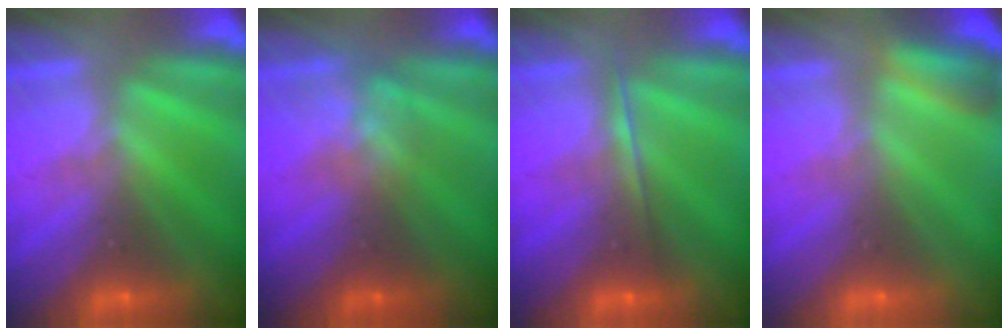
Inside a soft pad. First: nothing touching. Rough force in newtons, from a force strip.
{"total": 2.5}
{"total": 1.7}
{"total": 2.7}